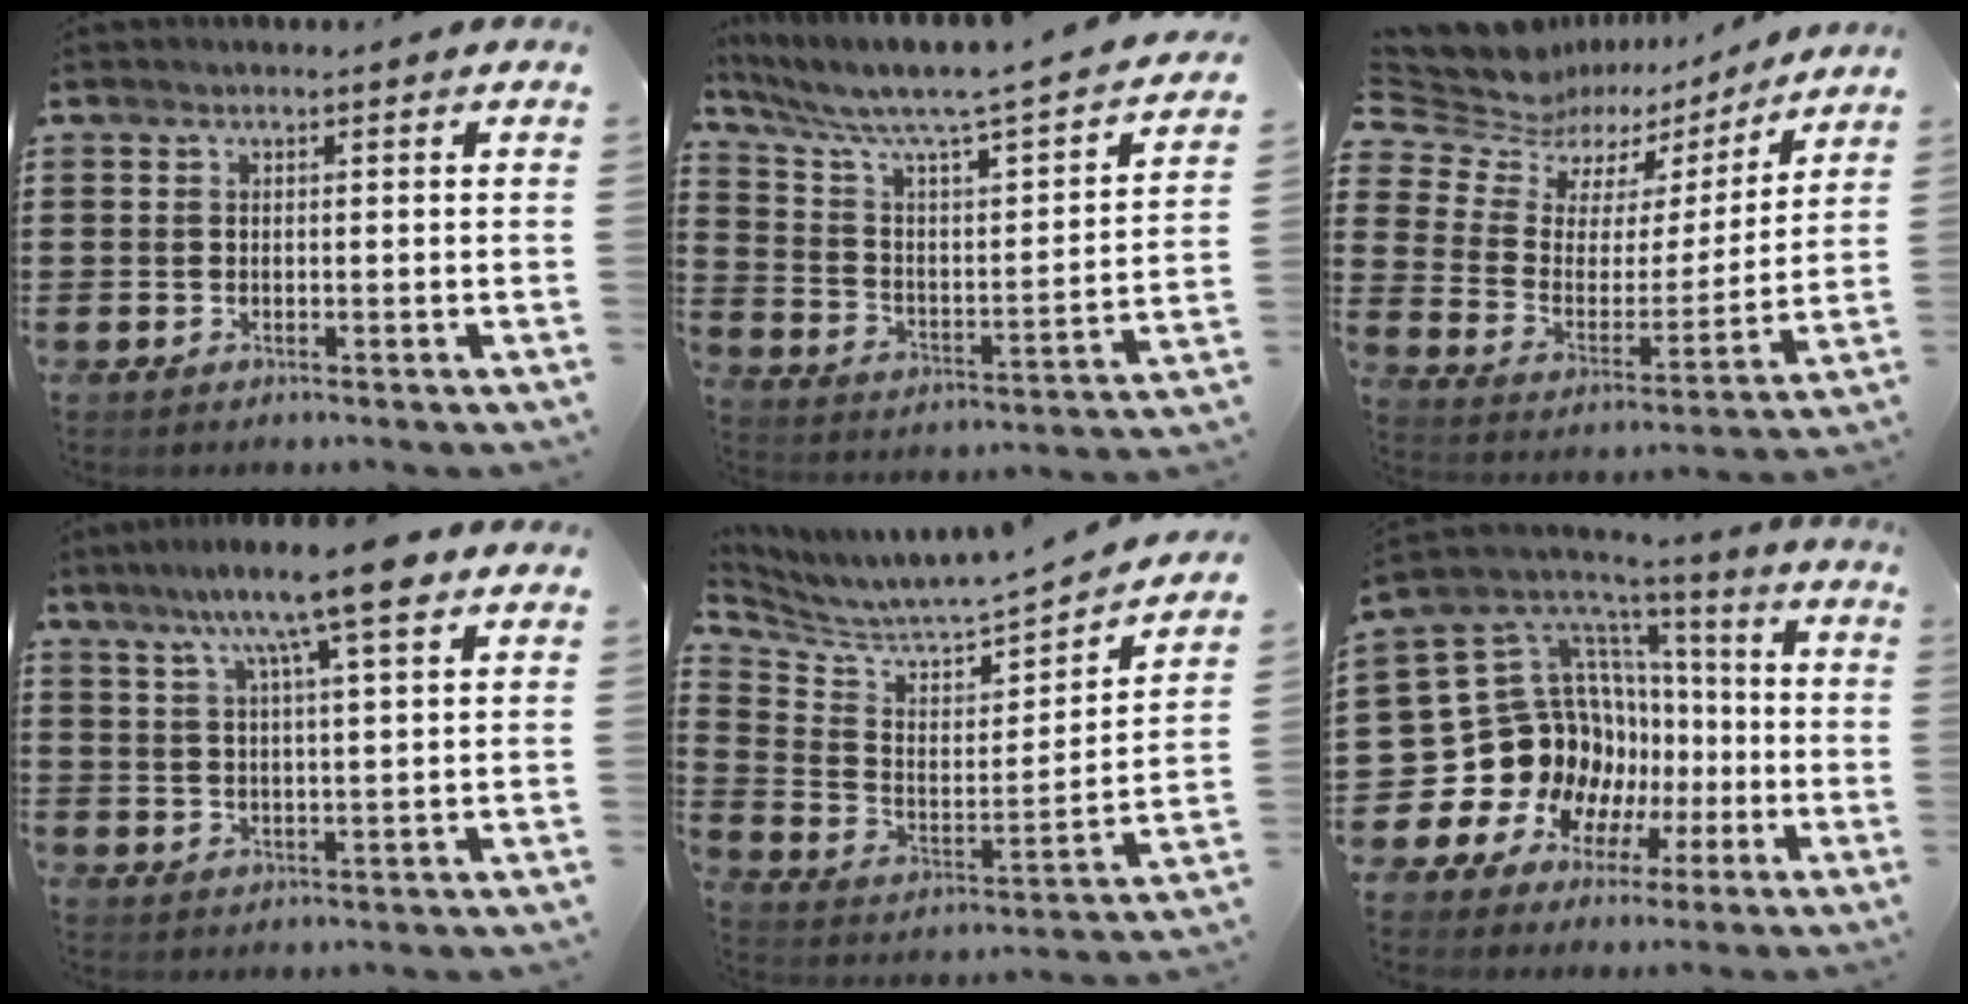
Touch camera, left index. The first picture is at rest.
{"total": 4.8, "force": [3.9, 0.6, 2.7], "torque": [-0.076, -0.046, 0.058]}
{"total": 7.5, "force": [6.3, 4.0, 0.4], "torque": [-0.059, -0.052, 0.110]}
{"total": 10.6, "force": [7.0, 1.0, 7.9], "torque": [-0.143, -0.010, 0.115]}
{"total": 3.4, "force": [3.4, 0.2, 0.4], "torque": [-0.035, -0.051, 0.050]}
{"total": 16.5, "force": [-2.3, 14.9, 6.6], "torque": [-0.181, -0.038, 0.000]}